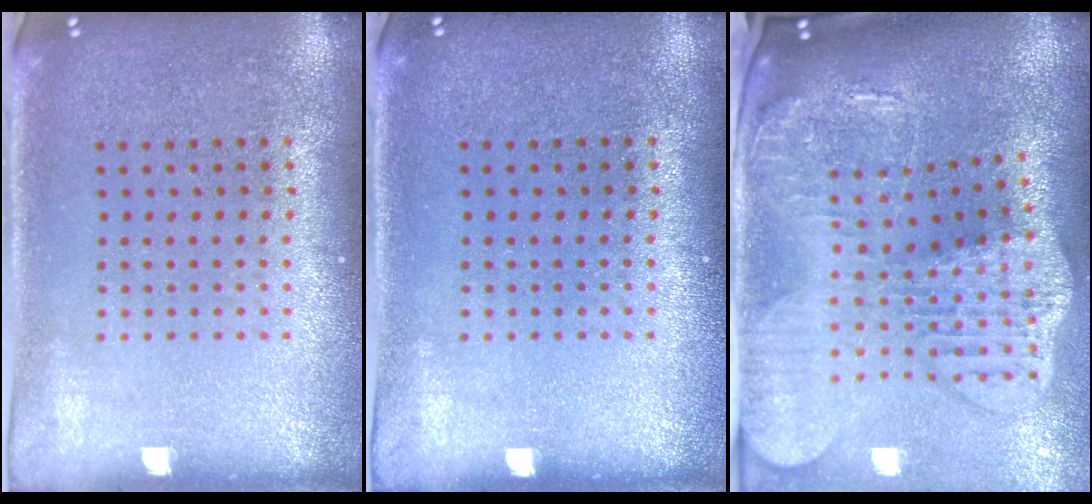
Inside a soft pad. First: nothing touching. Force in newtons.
{"total": 0.0}
{"total": 4.4, "press": 3.3, "slide": 2.9}